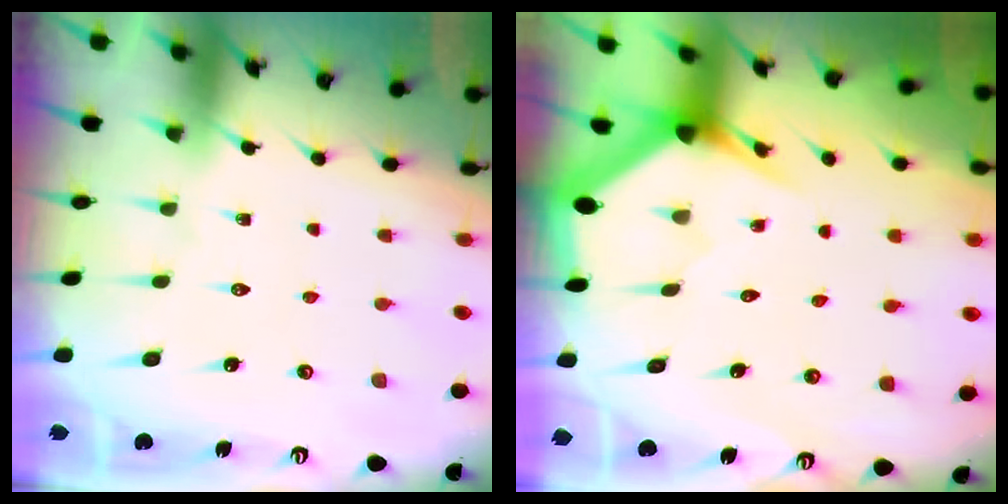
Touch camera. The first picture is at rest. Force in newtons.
{"total": 3.3, "press": 3.3, "slide": 0.0}